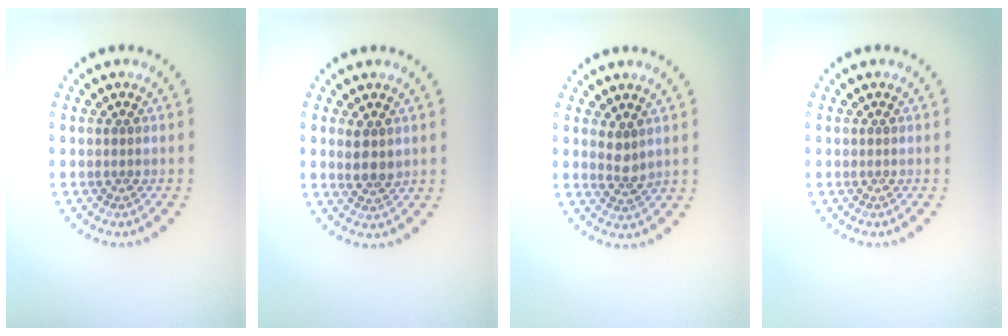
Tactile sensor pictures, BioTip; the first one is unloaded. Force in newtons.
{"total": 2.0, "press": 1.8, "slide": 0.9}
{"total": 1.7, "press": 1.4, "slide": 1.0}
{"total": 0.0}